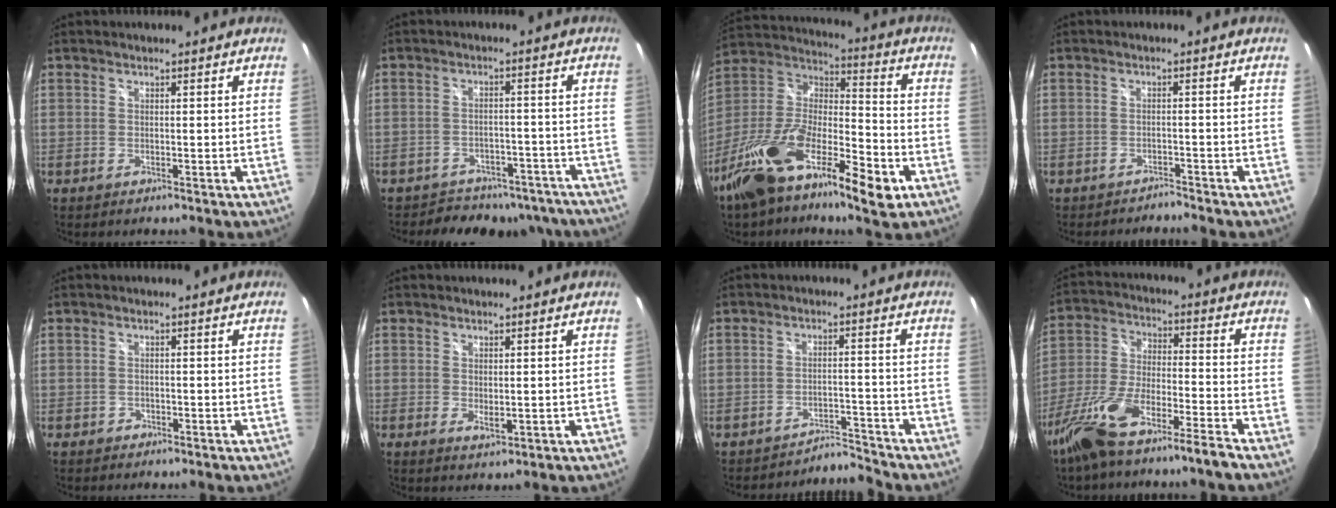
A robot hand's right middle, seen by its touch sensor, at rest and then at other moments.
{"total": 15.5, "force": [-13.2, 7.2, 3.9], "torque": [-0.086, 0.027, -0.151]}
{"total": 21.6, "force": [-11.5, 6.9, 16.9], "torque": [-0.311, -0.021, -0.213]}
{"total": 1.9, "force": [-1.9, 0.2, 0.0], "torque": [-0.005, -0.002, -0.030]}
{"total": 1.4, "force": [-0.9, 1.0, 0.4], "torque": [-0.010, 0.001, -0.014]}
{"total": 2.1, "force": [-0.1, 1.0, 1.8], "torque": [-0.029, -0.004, 0.001]}
{"total": 4.3, "force": [-4.1, -0.7, -1.1], "torque": [0.006, 0.014, -0.068]}
{"total": 13.0, "force": [-9.8, 1.1, 8.4], "torque": [-0.189, -0.016, -0.182]}